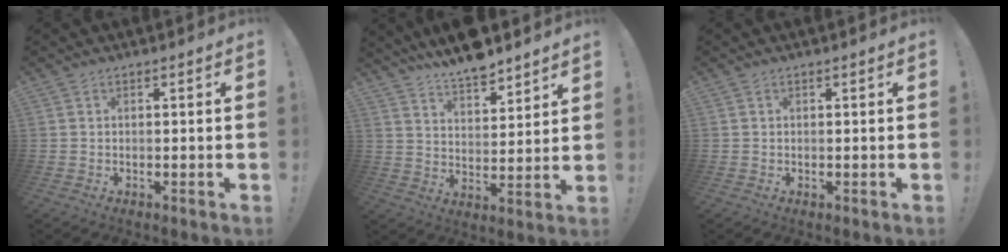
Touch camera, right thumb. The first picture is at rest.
{"total": 9.6, "force": [8.5, 2.6, 3.5], "torque": [-0.058, -0.068, 0.156]}
{"total": 0.0}